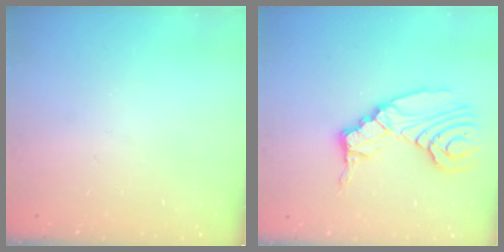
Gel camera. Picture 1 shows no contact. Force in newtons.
{"total": 13.5, "press": 13.4, "slide": 1.2}